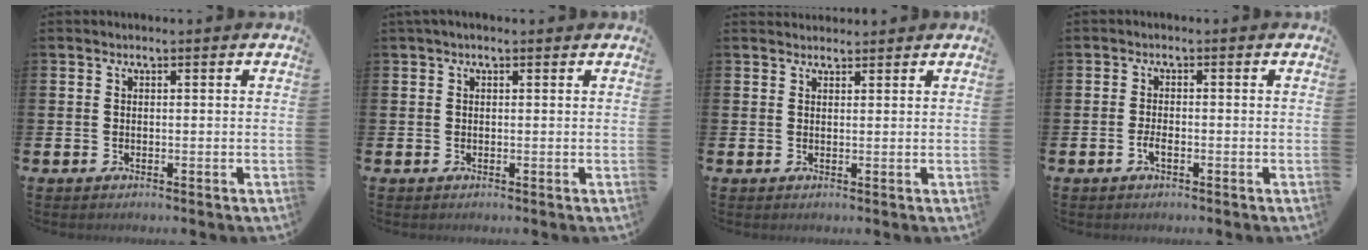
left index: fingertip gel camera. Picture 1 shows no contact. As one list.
[{"total": 0.6, "force": [0.4, 0.2, 0.4], "torque": [0.004, 0.000, 0.003]}, {"total": 1.6, "force": [1.5, 0.4, -0.1], "torque": [0.010, -0.006, 0.027]}, {"total": 1.6, "force": [-0.7, 0.6, 1.3], "torque": [-0.030, 0.002, -0.013]}]